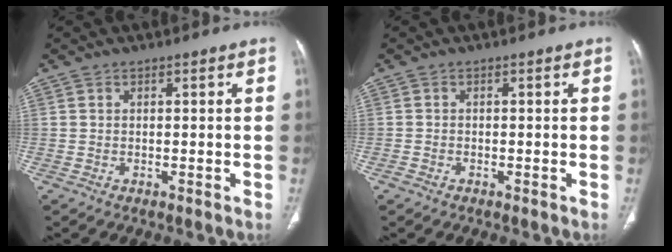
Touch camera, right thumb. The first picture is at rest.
{"total": 0.8, "force": [-0.5, 0.5, 0.3], "torque": [-0.009, 0.003, -0.012]}